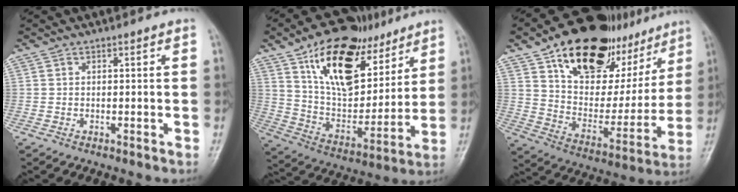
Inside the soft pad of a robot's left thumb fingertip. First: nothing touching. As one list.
[{"total": 23.2, "force": [12.4, 12.4, 15.1], "torque": [-0.199, -0.046, 0.219]}, {"total": 28.8, "force": [17.1, 15.8, 16.8], "torque": [-0.208, -0.032, 0.276]}]